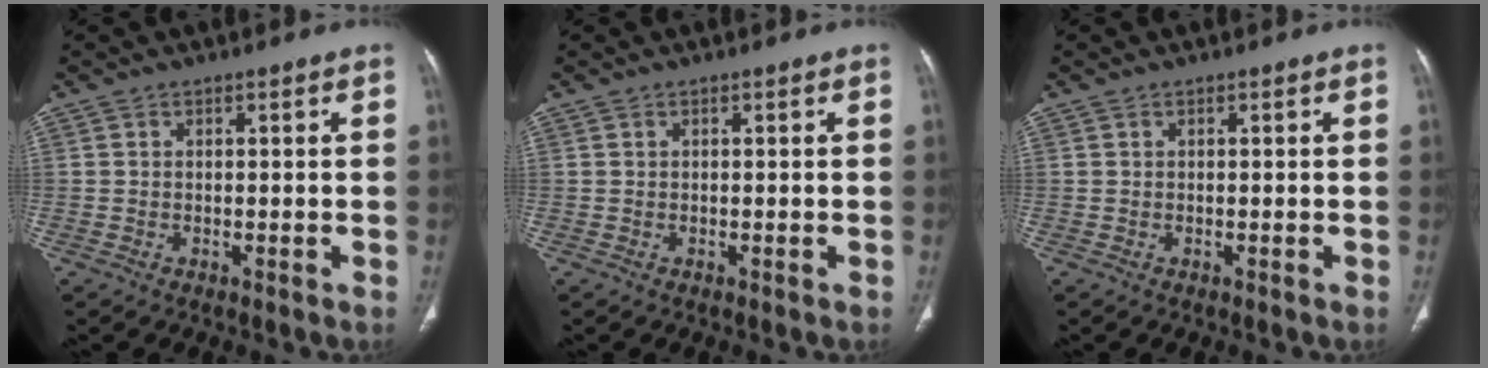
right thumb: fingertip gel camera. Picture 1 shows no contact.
{"total": 0.0}
{"total": 0.0}